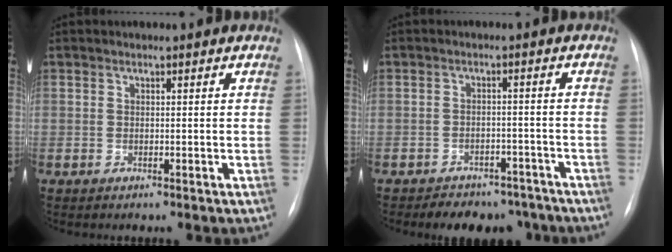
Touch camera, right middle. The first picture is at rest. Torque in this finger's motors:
{"motor_torque": [0.13, -0.13, 0.08, 0.04]}